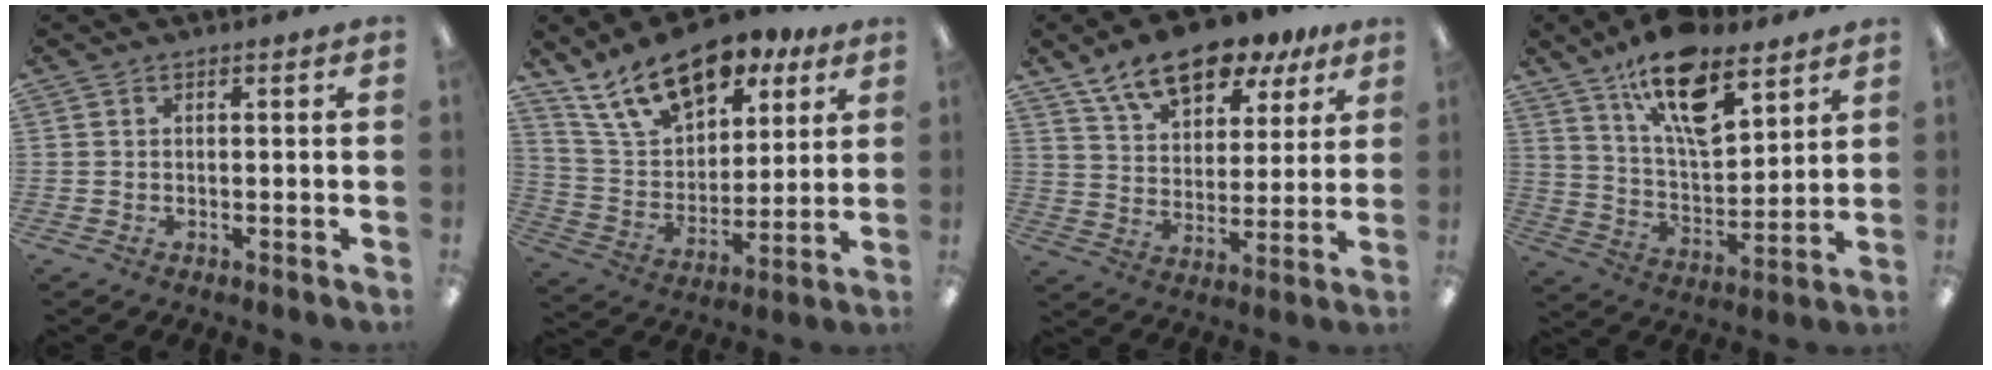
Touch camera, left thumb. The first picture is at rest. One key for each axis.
{"total": 18.7, "fx": 12.6, "fy": 9.7, "fz": 9.9, "tx": -0.171, "ty": -0.056, "tz": 0.226}
{"total": 13.9, "fx": 10.4, "fy": 6.4, "fz": 6.6, "tx": -0.108, "ty": -0.053, "tz": 0.187}
{"total": 17.7, "fx": 11.6, "fy": 7.1, "fz": 11.3, "tx": -0.186, "ty": -0.060, "tz": 0.197}